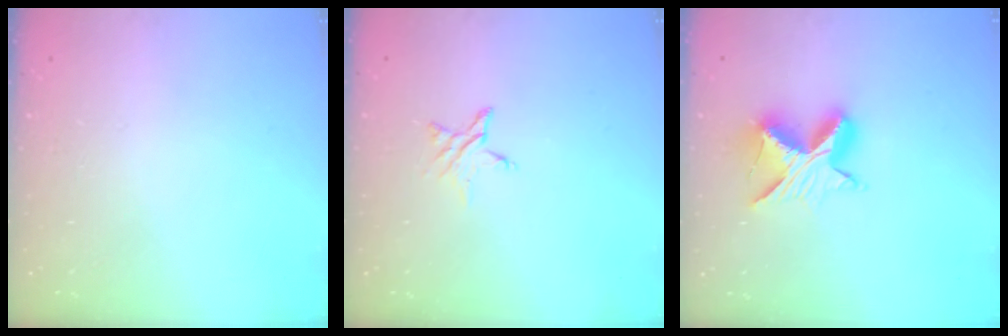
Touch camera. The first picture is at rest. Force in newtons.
{"total": 3.9, "press": 3.9, "slide": 0.4}
{"total": 10.8, "press": 10.7, "slide": 0.7}